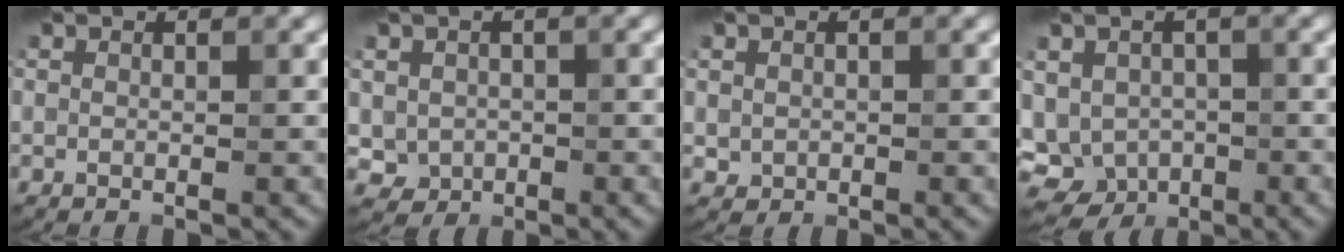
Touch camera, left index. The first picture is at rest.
{"total": 2.8, "force": [-0.3, 2.4, 1.3], "torque": [-0.027, -0.011, -0.001]}
{"total": 1.1, "force": [0.0, 1.0, 0.4], "torque": [-0.008, -0.005, 0.000]}
{"total": 7.2, "force": [-1.8, 5.9, 3.8], "torque": [-0.051, -0.004, -0.028]}